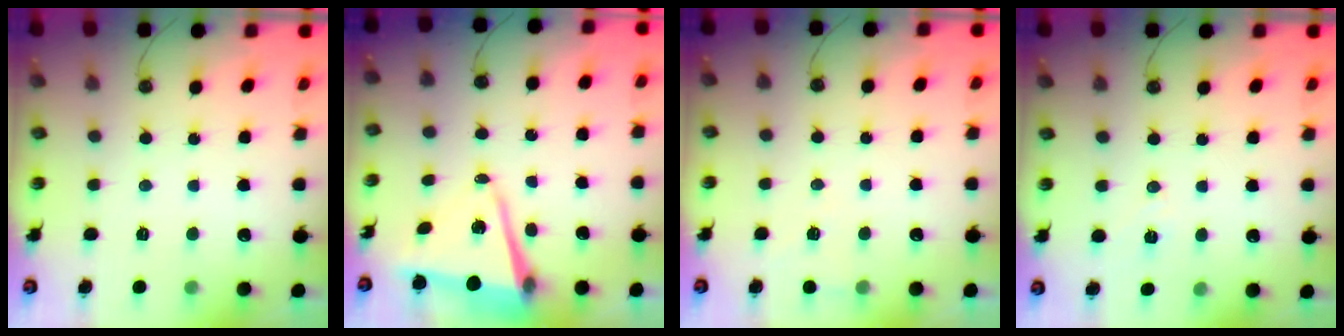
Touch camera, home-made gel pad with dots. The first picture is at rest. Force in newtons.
{"total": 8.1, "press": 7.4, "slide": 3.4}
{"total": 5.2, "press": 4.9, "slide": 1.5}
{"total": 6.6, "press": 5.2, "slide": 4.1}